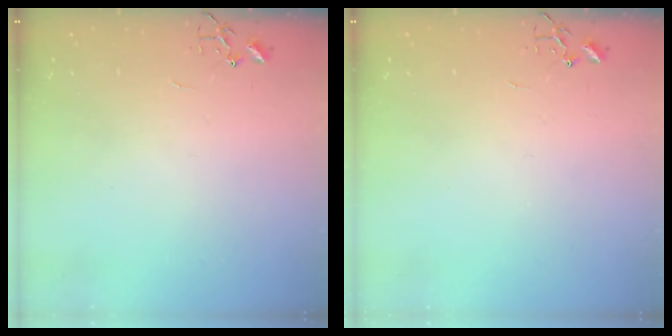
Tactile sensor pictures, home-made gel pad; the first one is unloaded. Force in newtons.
{"total": 0.0}